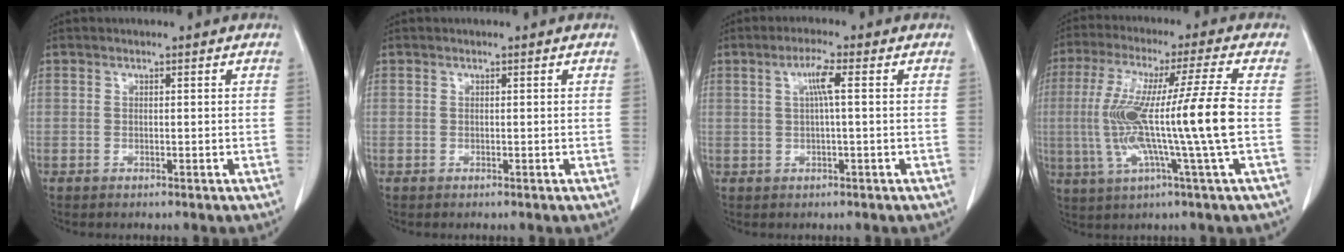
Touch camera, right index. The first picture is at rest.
{"total": 0.0}
{"total": 3.4, "force": [0.8, 0.2, 3.3], "torque": [-0.063, 0.008, 0.013]}
{"total": 15.4, "force": [-1.1, -1.7, 15.2], "torque": [-0.285, 0.001, -0.023]}